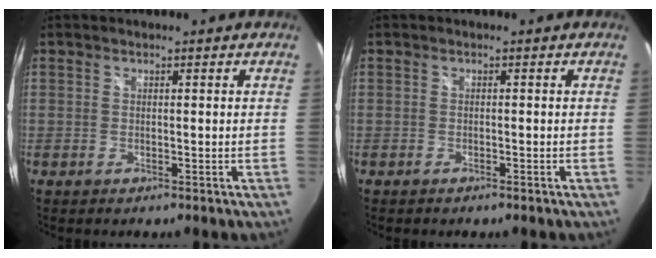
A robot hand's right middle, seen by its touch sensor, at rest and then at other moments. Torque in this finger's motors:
{"motor_torque": [-0.50, -0.16, -0.01, -0.01]}